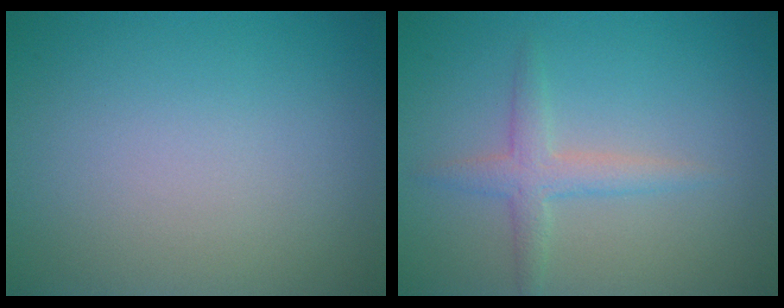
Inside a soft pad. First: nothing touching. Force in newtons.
{"total": 2.4, "press": 2.4, "slide": 0.0}